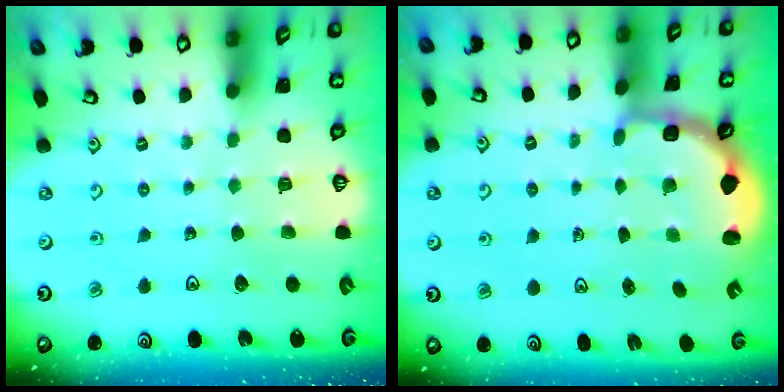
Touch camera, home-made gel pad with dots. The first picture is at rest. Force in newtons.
{"total": 3.0, "press": 2.0, "slide": 2.2}